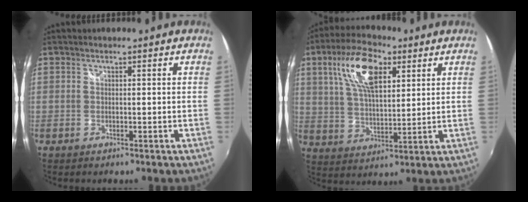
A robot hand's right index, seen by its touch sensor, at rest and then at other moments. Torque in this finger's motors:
{"motor_torque": [1.43, 0.71, 0.45, 0.15]}